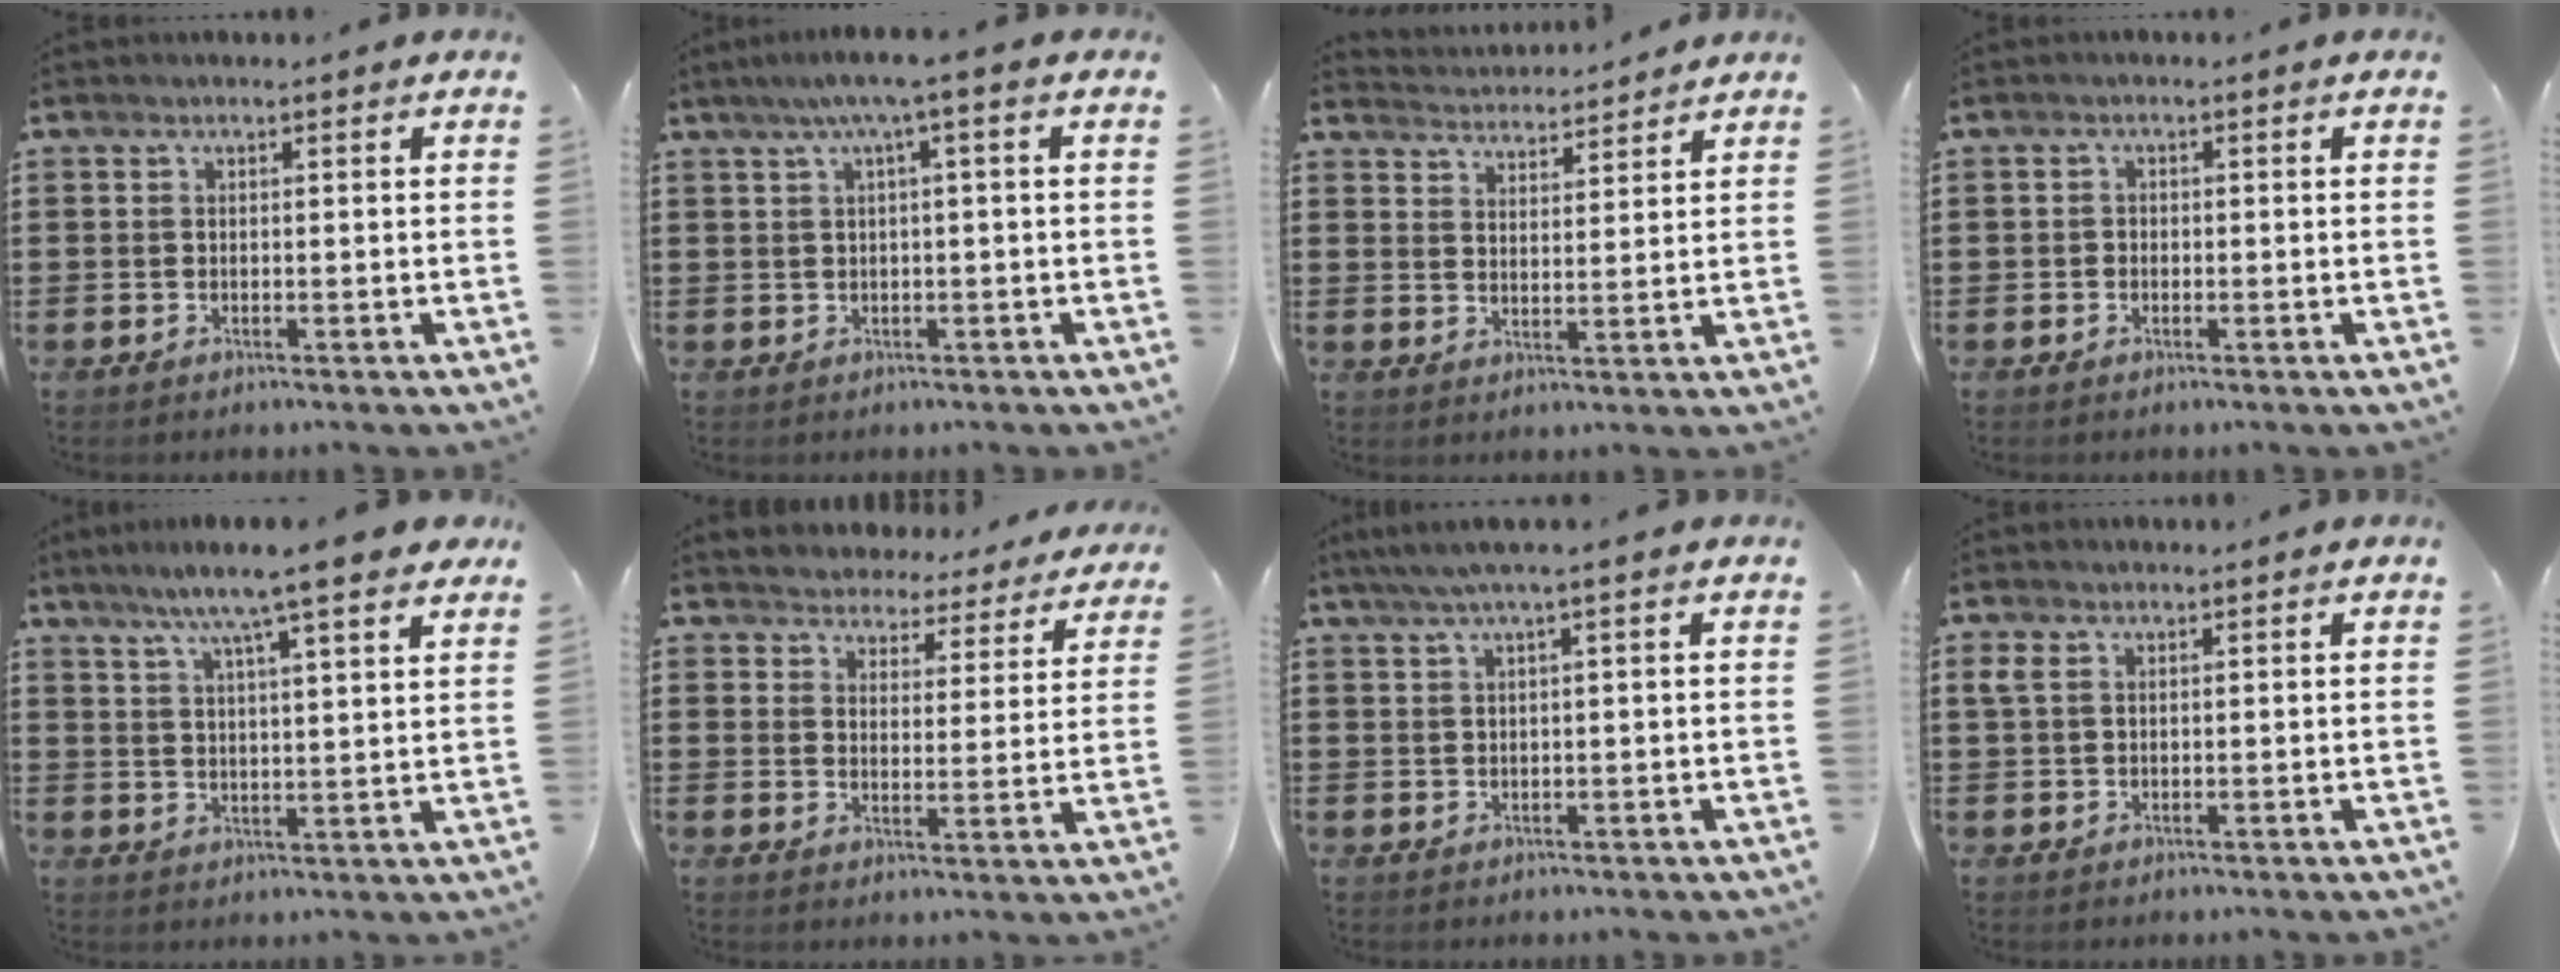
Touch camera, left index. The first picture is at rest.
{"total": 3.3, "force": [0.4, -0.3, 3.2], "torque": [-0.060, -0.001, 0.004]}
{"total": 3.4, "force": [3.4, -0.1, -0.4], "torque": [-0.006, -0.021, 0.060]}
{"total": 0.9, "force": [-0.4, 0.7, 0.3], "torque": [-0.009, 0.000, -0.010]}
{"total": 8.0, "force": [6.3, 0.1, 4.9], "torque": [-0.113, -0.018, 0.108]}
{"total": 4.4, "force": [4.4, 0.2, -0.6], "torque": [-0.017, -0.036, 0.074]}
{"total": 2.2, "force": [0.7, -0.2, 2.0], "torque": [-0.038, -0.002, 0.011]}
{"total": 1.8, "force": [0.5, 1.2, 1.3], "torque": [-0.038, 0.005, 0.006]}